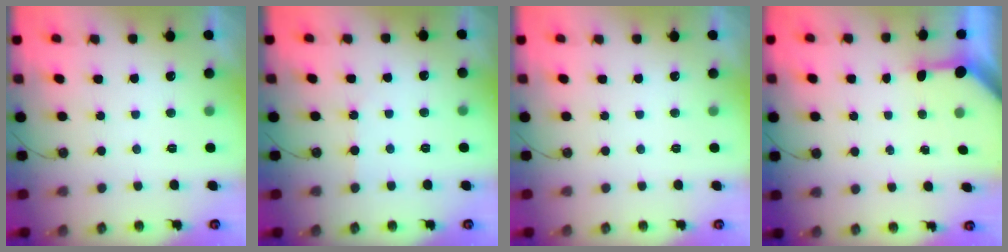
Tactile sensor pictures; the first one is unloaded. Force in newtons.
{"total": 1.3, "press": 1.2, "slide": 0.3}
{"total": 0.0}
{"total": 3.2, "press": 3.2, "slide": 0.3}